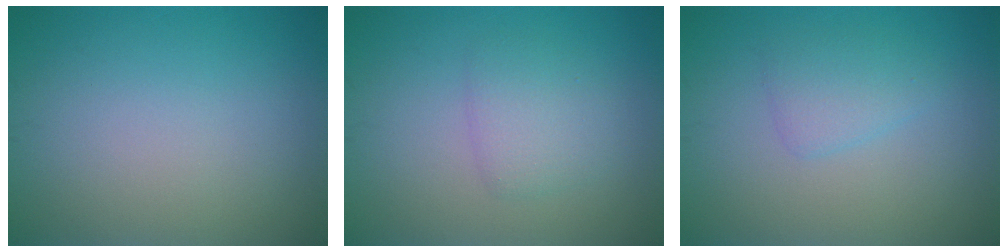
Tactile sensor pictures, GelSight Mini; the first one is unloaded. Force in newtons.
{"total": 2.4, "press": 2.4, "slide": 0.1}
{"total": 1.9, "press": 1.9, "slide": 0.2}